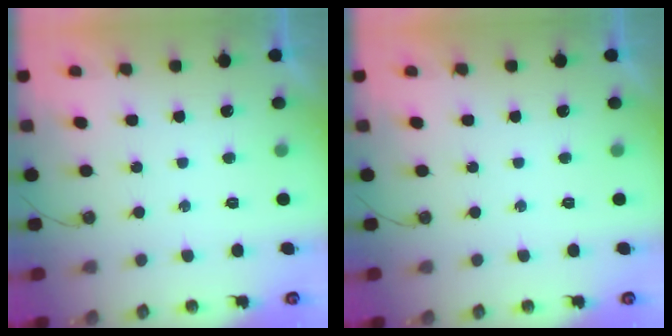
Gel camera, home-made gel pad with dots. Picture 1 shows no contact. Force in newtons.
{"total": 0.0}